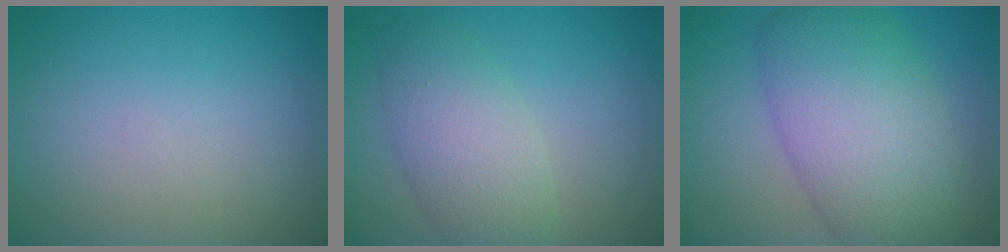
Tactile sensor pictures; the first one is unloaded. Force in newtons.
{"total": 3.7, "press": 3.7, "slide": 0.3}
{"total": 9.9, "press": 9.9, "slide": 0.7}